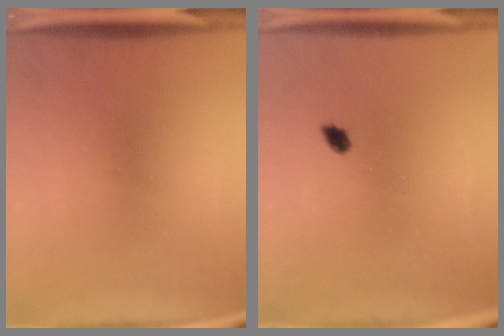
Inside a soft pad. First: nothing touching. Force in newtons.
{"total": 1.5}